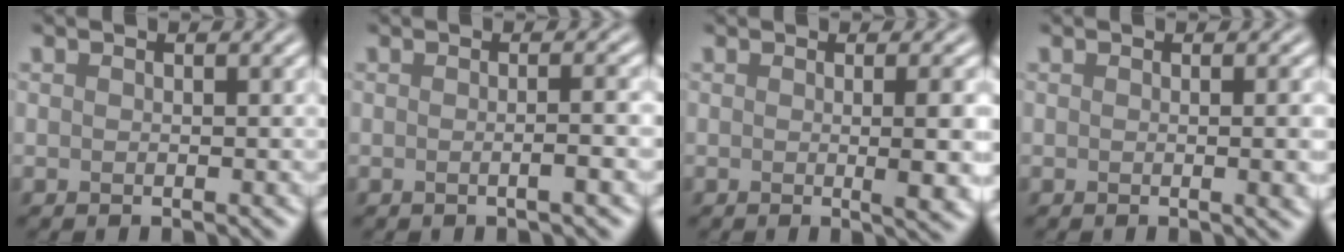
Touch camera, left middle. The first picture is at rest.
{"total": 2.2, "force": [-0.2, 0.7, 2.1], "torque": [-0.017, 0.000, -0.007]}
{"total": 4.9, "force": [-0.1, 1.4, 4.7], "torque": [-0.053, 0.002, 0.002]}
{"total": 3.6, "force": [0.0, 1.5, 3.3], "torque": [-0.016, 0.009, -0.002]}